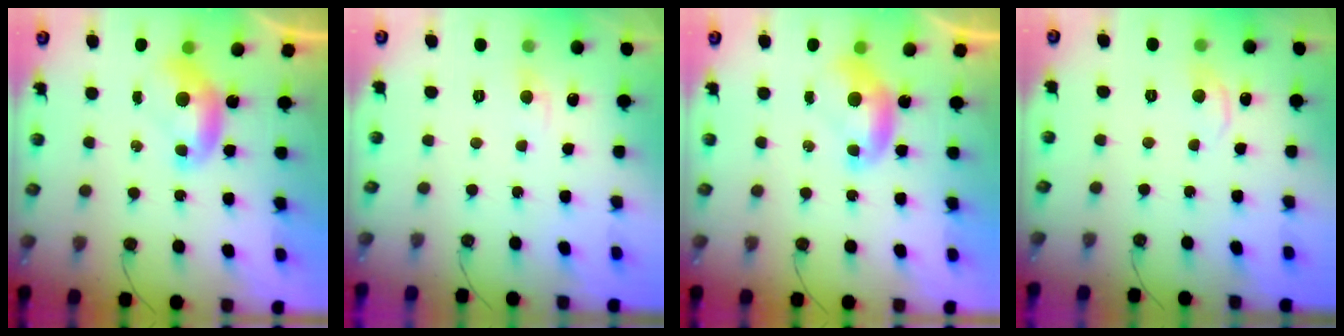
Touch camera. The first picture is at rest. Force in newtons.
{"total": 0.8, "press": 0.4, "slide": 0.6}
{"total": 0.0}
{"total": 1.1, "press": 1.0, "slide": 0.6}